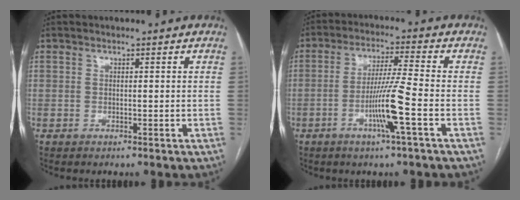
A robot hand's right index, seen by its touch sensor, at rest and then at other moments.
{"total": 8.5, "force": [-3.0, -1.1, 7.8], "torque": [-0.151, -0.006, -0.059]}